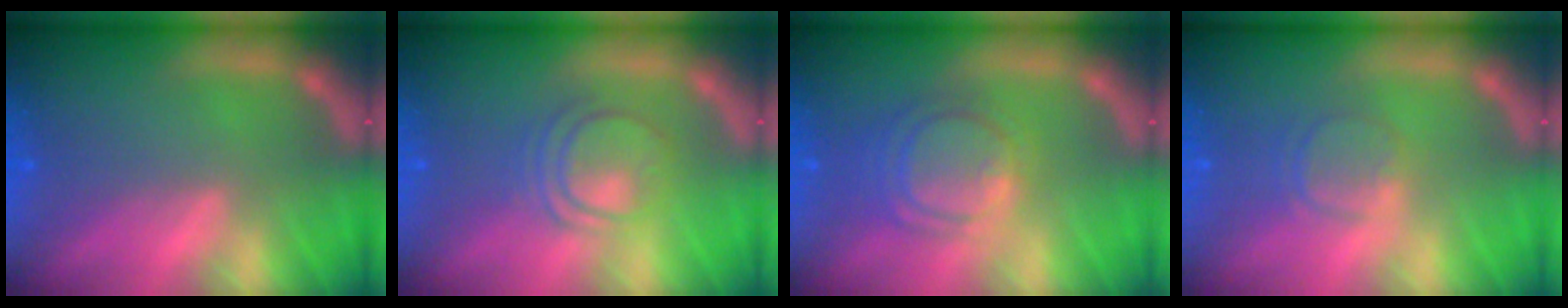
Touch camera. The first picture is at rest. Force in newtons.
{"total": 4.5}
{"total": 5.6}
{"total": 2.4}